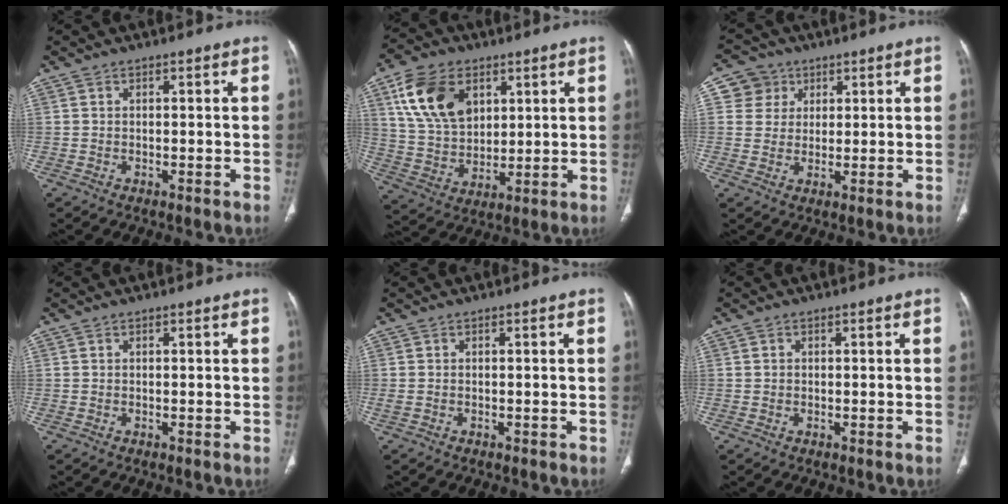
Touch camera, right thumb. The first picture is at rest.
{"total": 15.1, "force": [6.3, 10.0, 9.4], "torque": [-0.152, -0.017, 0.128]}
{"total": 5.7, "force": [2.2, 5.2, 0.4], "torque": [0.021, -0.005, 0.036]}
{"total": 0.0}
{"total": 0.9, "force": [-0.3, 0.6, 0.6], "torque": [-0.022, 0.006, -0.001]}
{"total": 0.6, "force": [0.1, 0.5, 0.2], "torque": [0.003, 0.003, 0.002]}